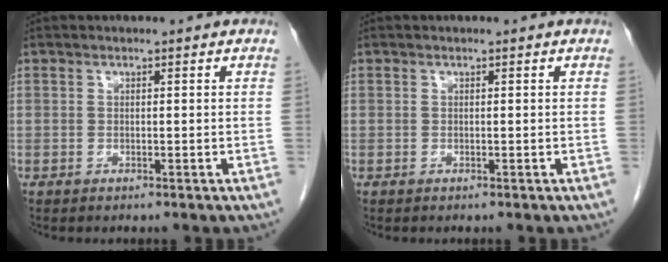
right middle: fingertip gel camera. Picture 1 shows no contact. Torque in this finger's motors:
{"motor_torque": [-0.08, -0.43, 0.05, -0.01]}